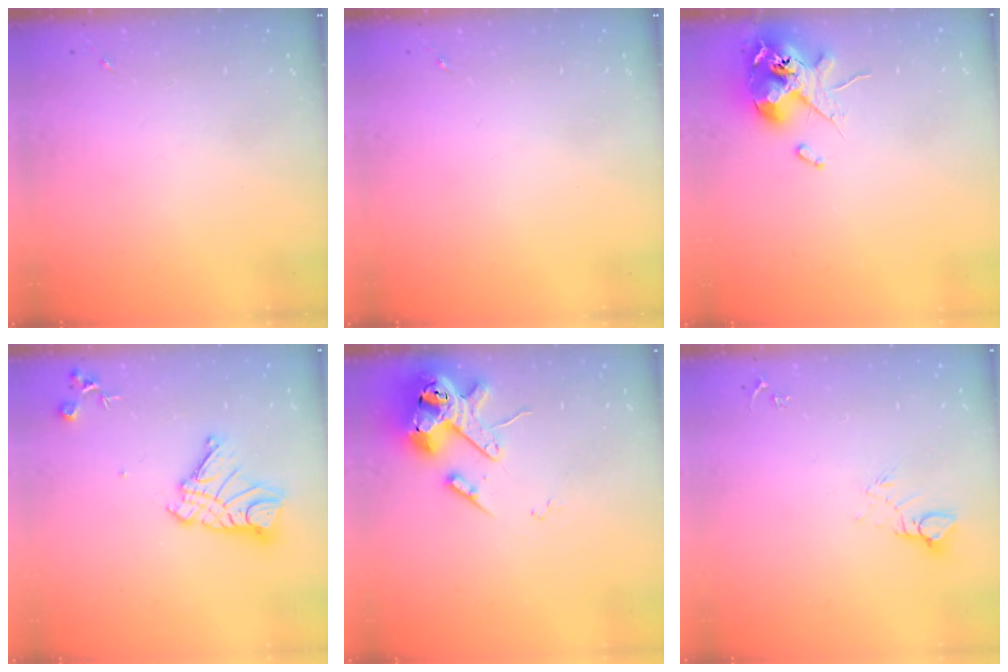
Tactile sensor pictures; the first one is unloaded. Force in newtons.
{"total": 0.0}
{"total": 12.4, "press": 12.2, "slide": 2.2}
{"total": 13.7, "press": 13.6, "slide": 1.2}
{"total": 15.0, "press": 14.9, "slide": 2.1}
{"total": 5.5, "press": 5.5, "slide": 0.4}